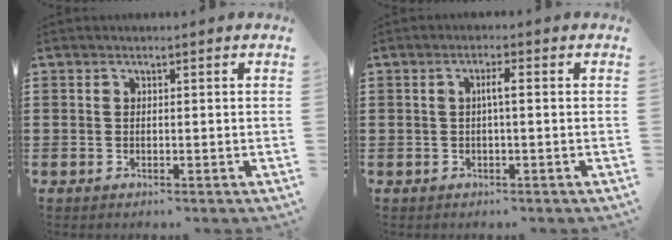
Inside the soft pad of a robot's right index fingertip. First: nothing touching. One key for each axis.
{"total": 2.2, "fx": -0.1, "fy": 0.1, "fz": 2.2, "tx": -0.042, "ty": 0.000, "tz": -0.005}